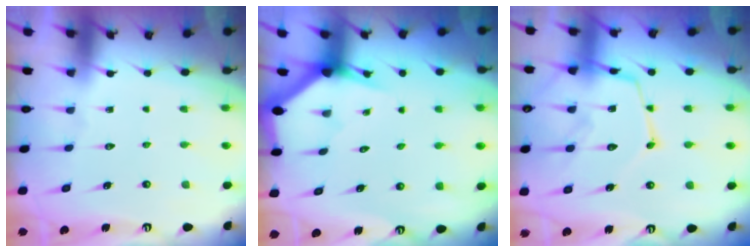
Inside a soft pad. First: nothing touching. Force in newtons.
{"total": 2.7, "press": 2.7, "slide": 0.0}
{"total": 15.6, "press": 15.6, "slide": 1.2}